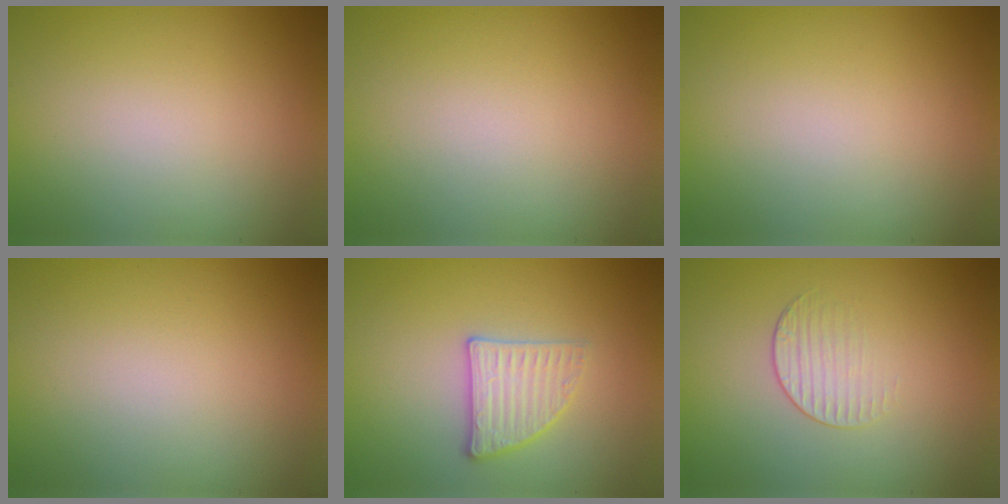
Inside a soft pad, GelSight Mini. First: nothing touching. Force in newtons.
{"total": 0.0}
{"total": 0.0}
{"total": 0.0}
{"total": 2.7, "press": 2.6, "slide": 0.8}
{"total": 1.5, "press": 0.7, "slide": 1.3}